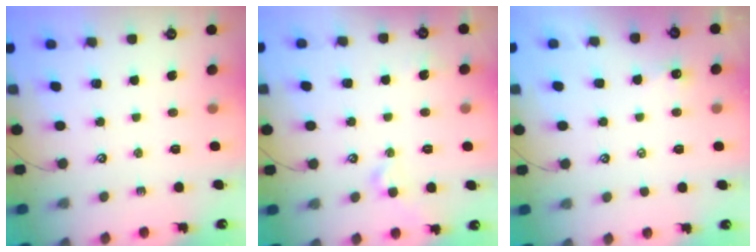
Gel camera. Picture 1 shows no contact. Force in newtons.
{"total": 1.1, "press": 1.1, "slide": 0.4}
{"total": 0.0}